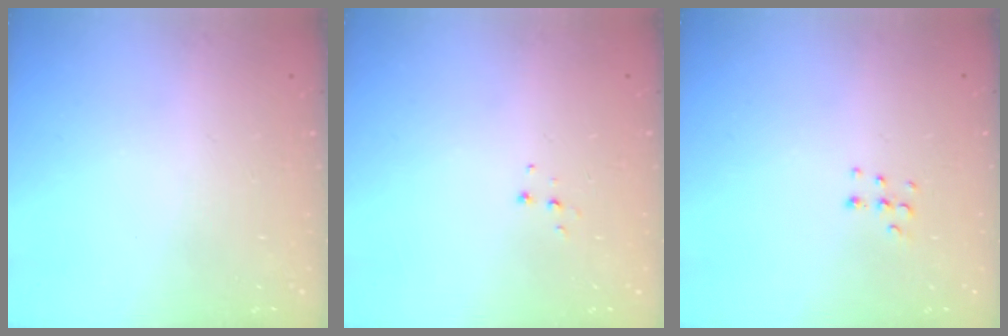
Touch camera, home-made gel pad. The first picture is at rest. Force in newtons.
{"total": 4.5, "press": 4.5, "slide": 0.4}
{"total": 3.9, "press": 3.8, "slide": 1.0}